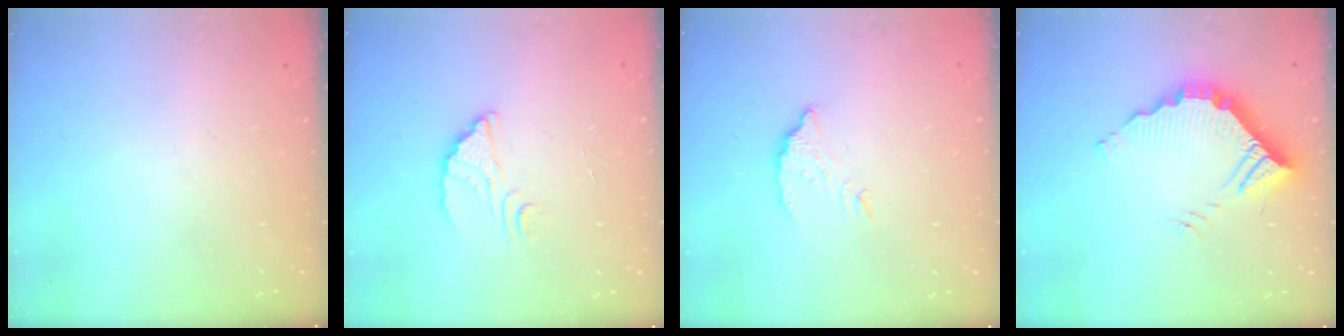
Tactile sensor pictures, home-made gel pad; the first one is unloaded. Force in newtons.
{"total": 2.9, "press": 2.9, "slide": 0.1}
{"total": 4.4, "press": 4.4, "slide": 0.2}
{"total": 12.1, "press": 12.1, "slide": 0.3}